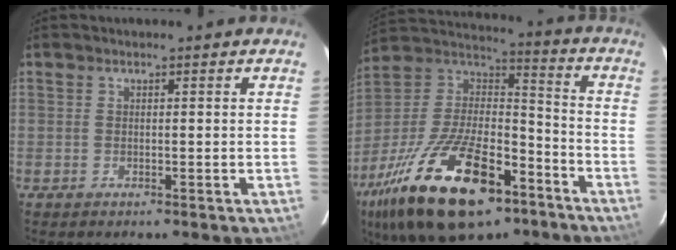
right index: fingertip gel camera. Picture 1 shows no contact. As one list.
[{"total": 29.2, "force": [-16.8, 12.9, 20.1], "torque": [-0.397, -0.019, -0.275]}]